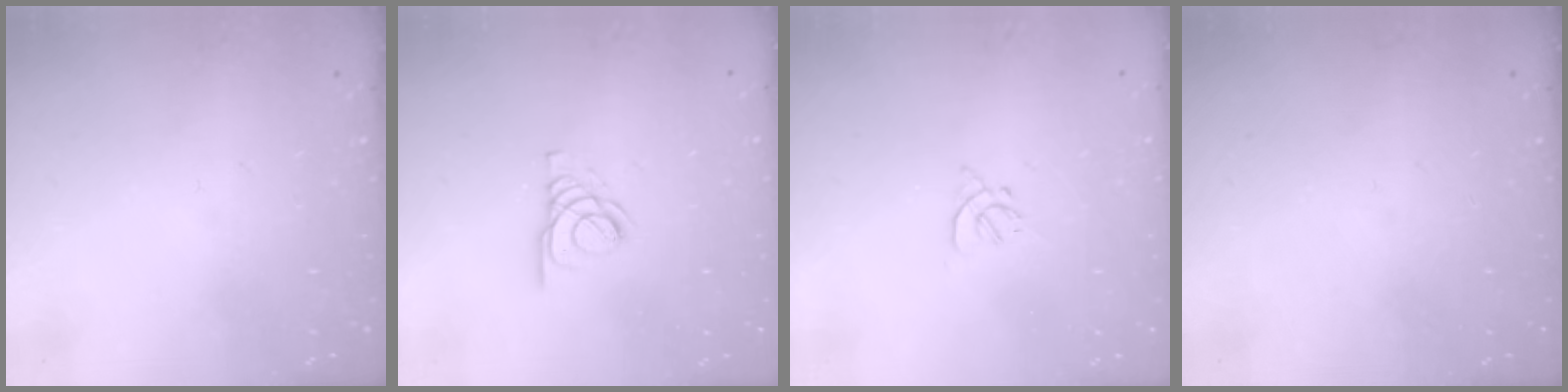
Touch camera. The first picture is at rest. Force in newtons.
{"total": 2.8, "press": 2.8, "slide": 0.3}
{"total": 1.9, "press": 1.8, "slide": 0.5}
{"total": 0.0}